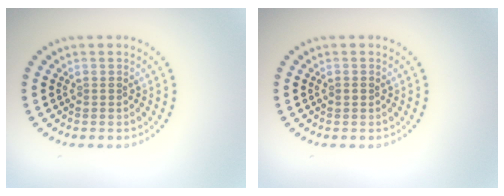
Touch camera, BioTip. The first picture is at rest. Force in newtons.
{"total": 0.8, "press": 0.8, "slide": 0.1}